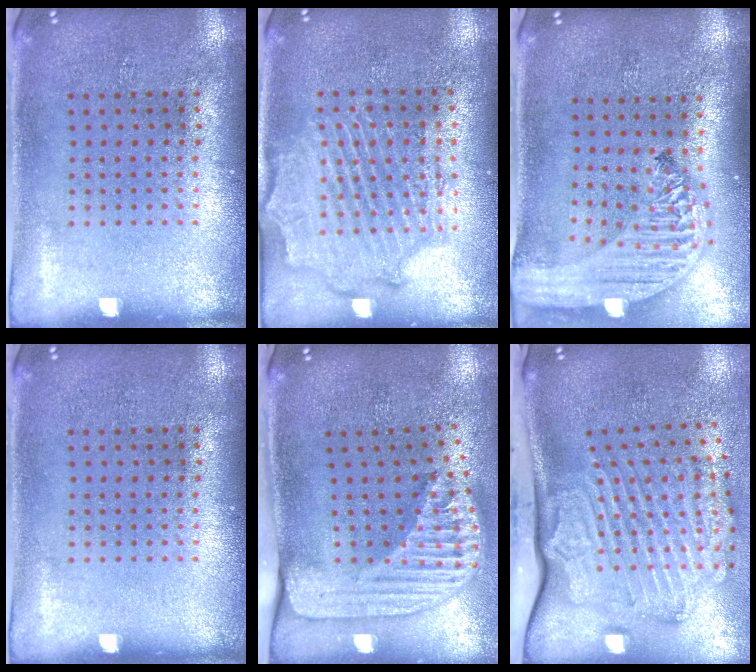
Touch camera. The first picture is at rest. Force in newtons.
{"total": 2.2, "press": 2.1, "slide": 0.5}
{"total": 2.9, "press": 2.2, "slide": 1.8}
{"total": 0.0}
{"total": 2.5, "press": 1.8, "slide": 1.7}
{"total": 3.6, "press": 2.4, "slide": 2.6}